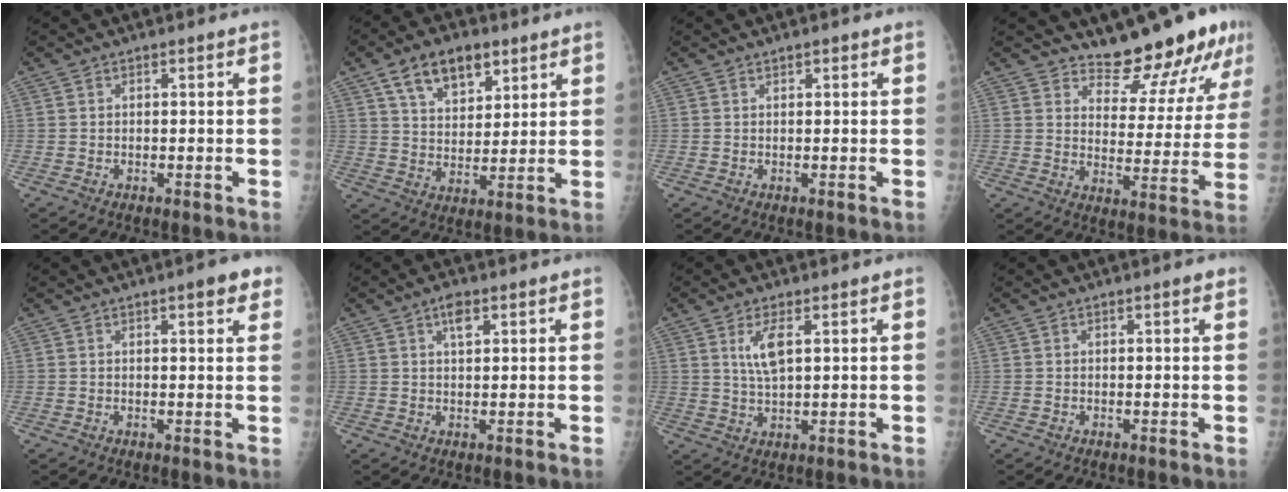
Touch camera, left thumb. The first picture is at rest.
{"total": 11.5, "force": [6.6, 6.6, 6.8], "torque": [-0.086, -0.027, 0.115]}
{"total": 0.9, "force": [0.6, 0.4, 0.5], "torque": [-0.003, -0.002, 0.006]}
{"total": 13.3, "force": [11.3, 4.3, 5.4], "torque": [-0.035, -0.092, 0.159]}
{"total": 4.4, "force": [2.5, 1.2, 3.4], "torque": [-0.032, -0.006, 0.025]}
{"total": 3.1, "force": [1.6, 1.3, 2.3], "torque": [-0.033, -0.003, 0.025]}
{"total": 5.0, "force": [1.9, 1.7, 4.3], "torque": [-0.086, -0.010, 0.041]}
{"total": 0.8, "force": [0.5, 0.2, 0.6], "torque": [-0.008, 0.000, 0.003]}